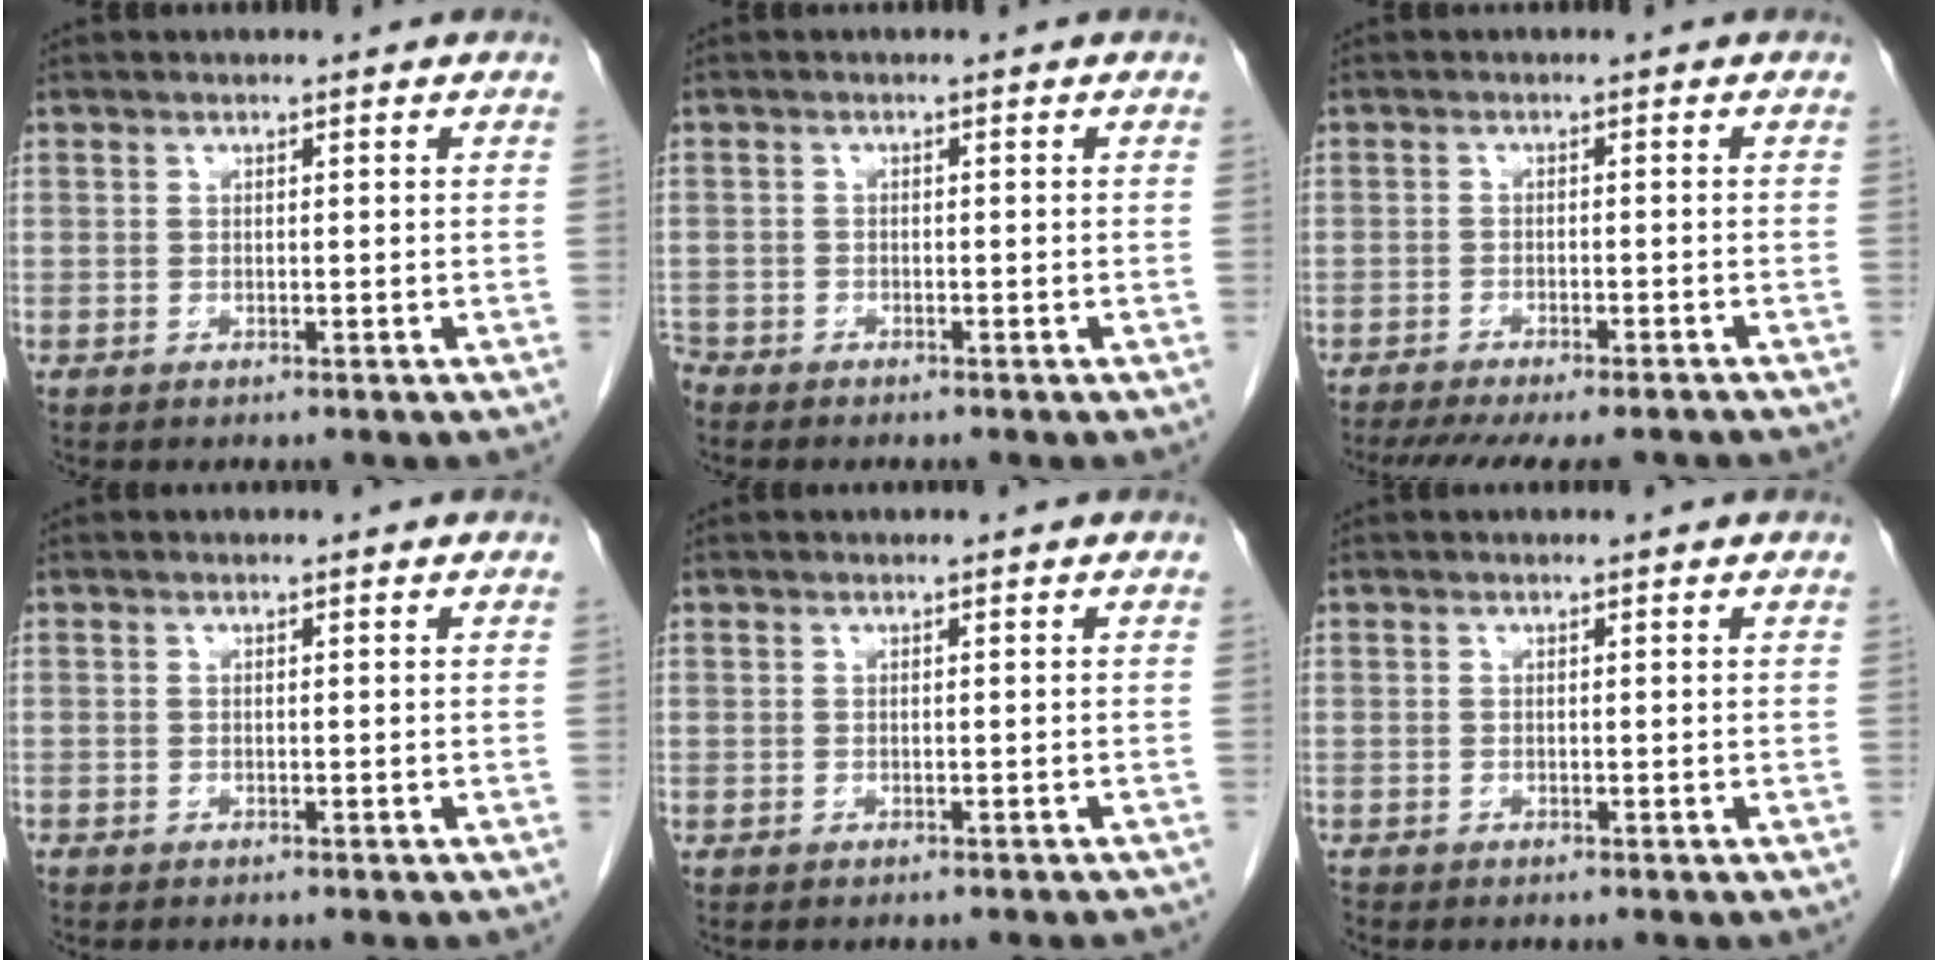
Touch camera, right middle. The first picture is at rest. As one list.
[{"total": 1.9, "force": [-1.7, 0.7, 0.2], "torque": [-0.006, -0.002, -0.031]}, {"total": 14.3, "force": [-12.3, 3.1, 6.7], "torque": [-0.129, -0.020, -0.162]}, {"total": 0.0}, {"total": 3.8, "force": [-3.5, 1.0, 1.4], "torque": [-0.019, -0.008, -0.037]}, {"total": 0.0}]